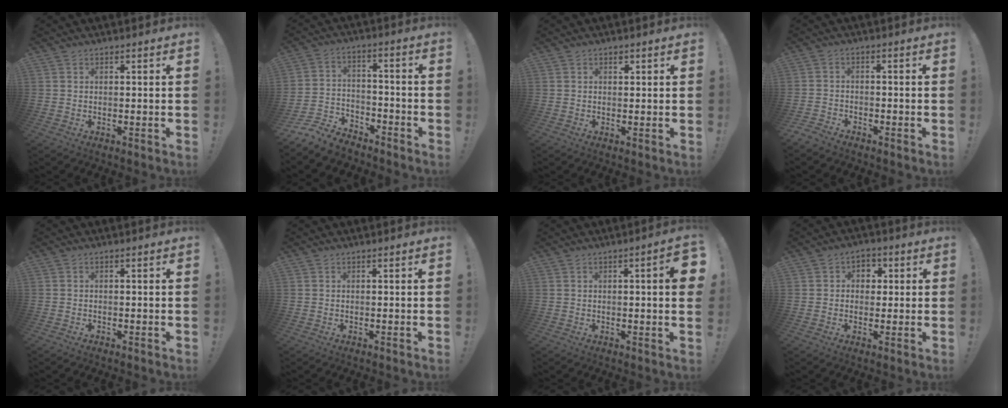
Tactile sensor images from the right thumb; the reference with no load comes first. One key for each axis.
{"total": 8.7, "fx": -7.5, "fy": 3.8, "fz": 2.2, "tx": -0.038, "ty": 0.036, "tz": -0.142}
{"total": 1.1, "fx": 0.7, "fy": 0.8, "fz": 0.3, "tx": 0.004, "ty": -0.002, "tz": 0.011}
{"total": 2.9, "fx": -2.8, "fy": 0.9, "fz": 0.3, "tx": -0.012, "ty": 0.002, "tz": -0.056}
{"total": 0.7, "fx": -0.6, "fy": 0.3, "fz": 0.0, "tx": 0.002, "ty": 0.001, "tz": -0.011}
{"total": 0.0}
{"total": 5.1, "fx": 0.5, "fy": 0.2, "fz": 5.1, "tx": -0.070, "ty": -0.006, "tz": 0.007}
{"total": 4.7, "fx": 0.3, "fy": 4.4, "fz": 1.7, "tx": -0.022, "ty": 0.005, "tz": 0.005}